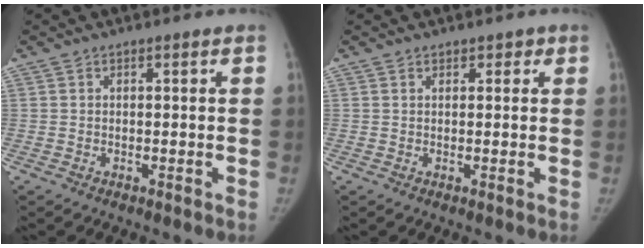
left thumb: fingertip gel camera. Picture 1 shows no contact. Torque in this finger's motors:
{"motor_torque": [0.02, 0.26, -0.06, 0.04, -0.02]}